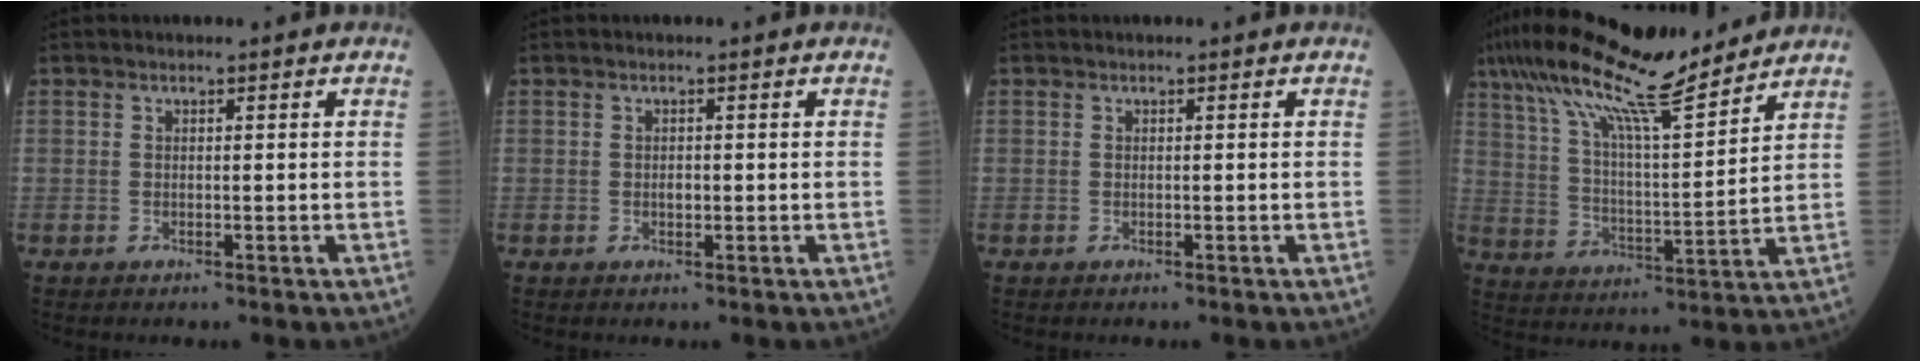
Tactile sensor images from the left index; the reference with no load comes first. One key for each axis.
{"total": 0.9, "fx": -0.1, "fy": 0.5, "fz": 0.7, "tx": -0.015, "ty": -0.001, "tz": -0.002}
{"total": 0.0}
{"total": 17.9, "fx": 14.4, "fy": 1.7, "fz": 10.5, "tx": -0.196, "ty": 0.024, "tz": 0.249}